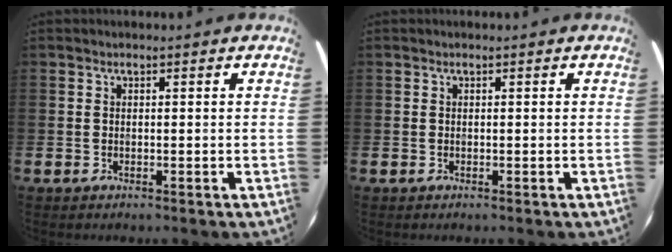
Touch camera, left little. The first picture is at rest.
{"total": 0.0}